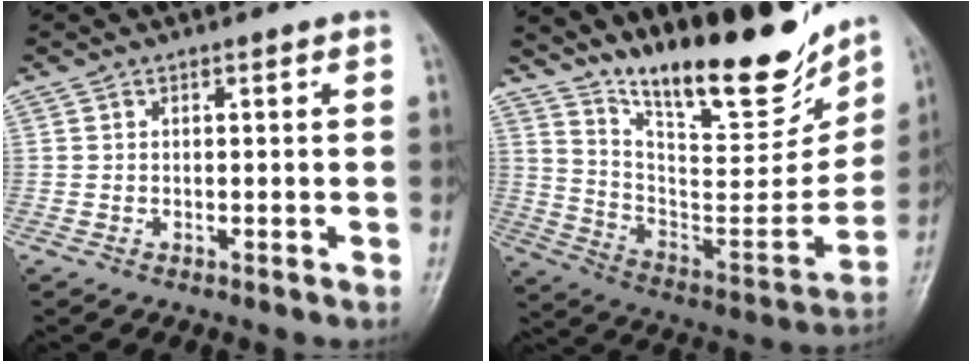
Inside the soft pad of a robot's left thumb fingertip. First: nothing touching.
{"total": 23.4, "force": [18.1, 6.3, 13.4], "torque": [-0.167, -0.103, 0.299]}